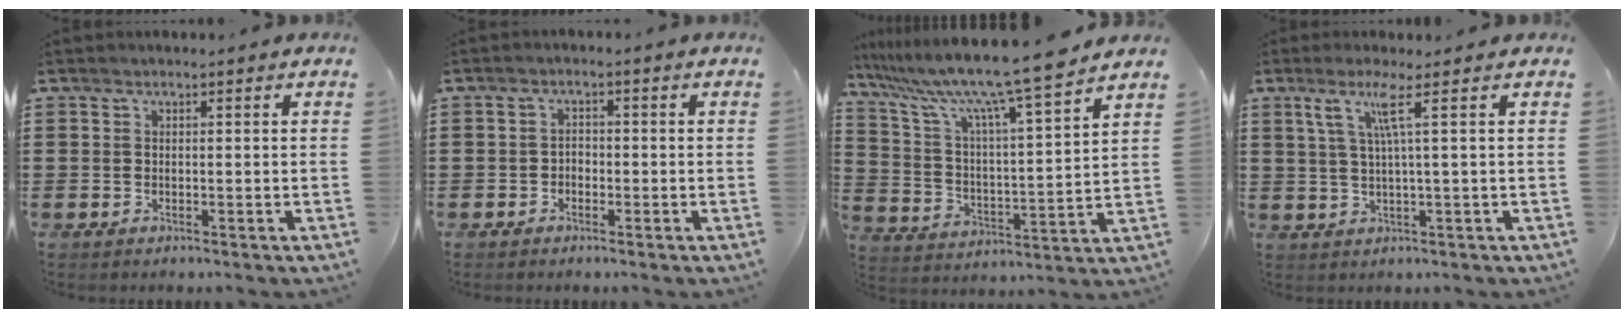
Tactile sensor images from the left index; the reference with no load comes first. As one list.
[{"total": 1.4, "force": [-1.0, 0.9, 0.4], "torque": [-0.014, 0.004, -0.024]}, {"total": 10.7, "force": [9.0, -0.4, 5.6], "torque": [-0.147, -0.062, 0.144]}, {"total": 4.9, "force": [1.9, -0.7, 4.5], "torque": [-0.096, -0.003, 0.026]}]